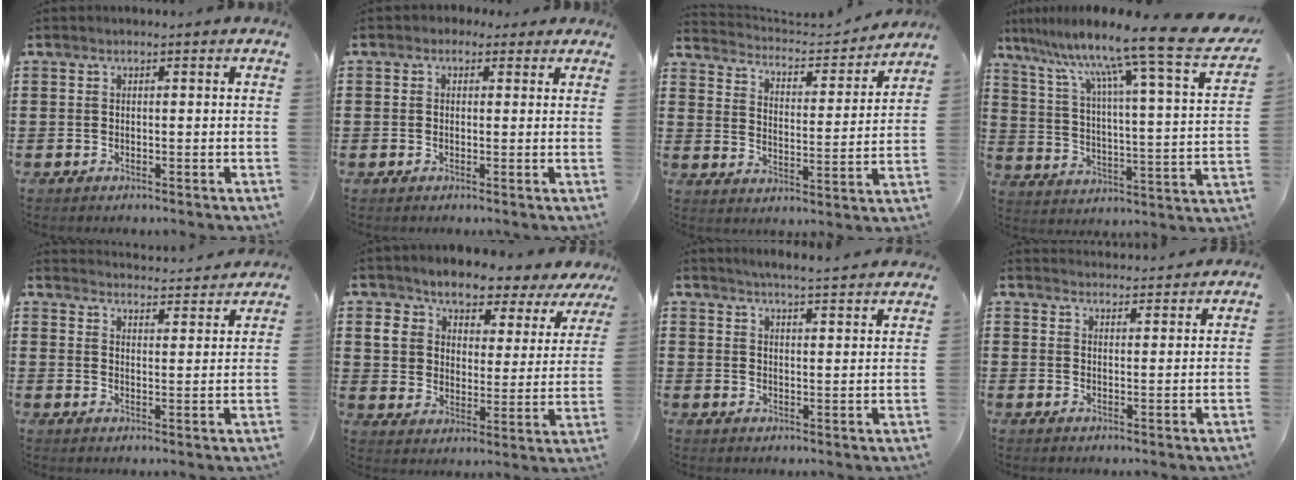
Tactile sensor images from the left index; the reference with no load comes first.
{"total": 1.8, "force": [0.8, 1.6, 0.2], "torque": [-0.003, 0.006, 0.013]}
{"total": 3.7, "force": [3.6, 0.5, 0.4], "torque": [-0.031, -0.031, 0.054]}
{"total": 11.3, "force": [9.3, -1.1, 6.4], "torque": [-0.142, -0.081, 0.137]}
{"total": 3.8, "force": [3.8, -0.3, 0.0], "torque": [-0.008, -0.032, 0.063]}
{"total": 5.6, "force": [5.0, 2.2, 1.1], "torque": [-0.060, -0.034, 0.084]}
{"total": 4.1, "force": [4.1, -0.5, 0.3], "torque": [-0.020, -0.025, 0.072]}
{"total": 2.8, "force": [2.8, 0.1, -0.1], "torque": [-0.006, -0.012, 0.053]}